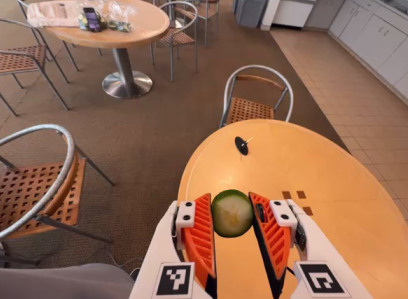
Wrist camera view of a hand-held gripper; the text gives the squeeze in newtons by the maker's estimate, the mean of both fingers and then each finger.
{"total": 7.4, "left": 7.5, "right": 7.2}